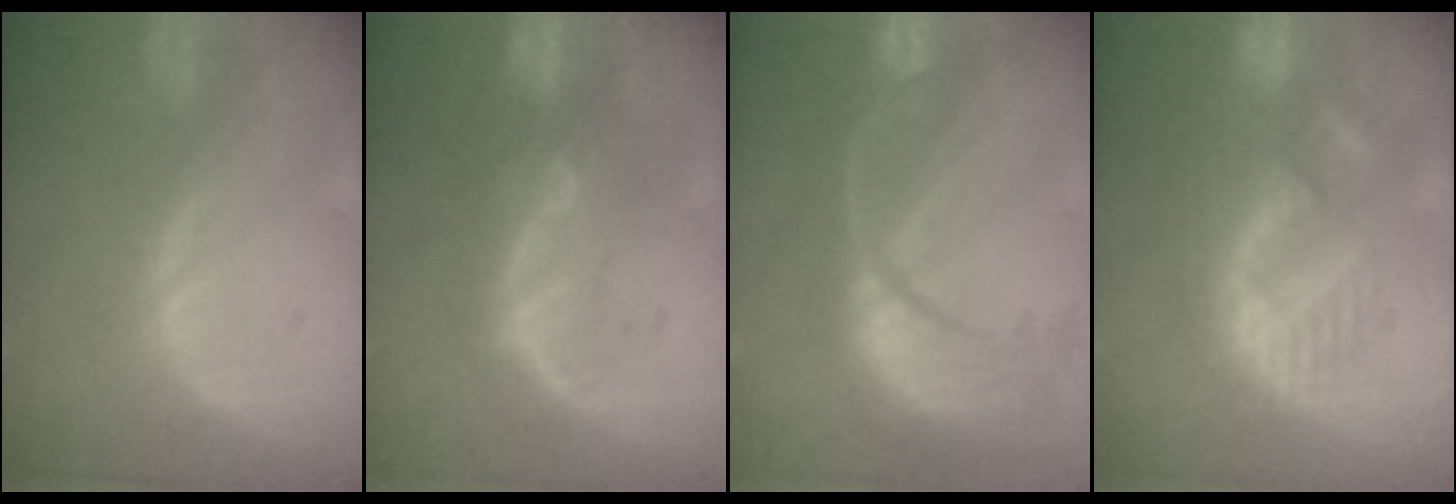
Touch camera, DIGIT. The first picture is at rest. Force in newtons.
{"total": 9.6, "press": 8.5, "slide": 4.4}
{"total": 13.6, "press": 10.9, "slide": 8.2}
{"total": 10.9, "press": 9.6, "slide": 5.1}